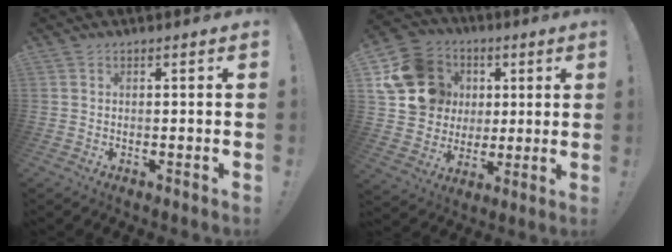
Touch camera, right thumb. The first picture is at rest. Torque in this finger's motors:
{"motor_torque": [1.26, 1.27, 0.33, 0.26, 0.08]}